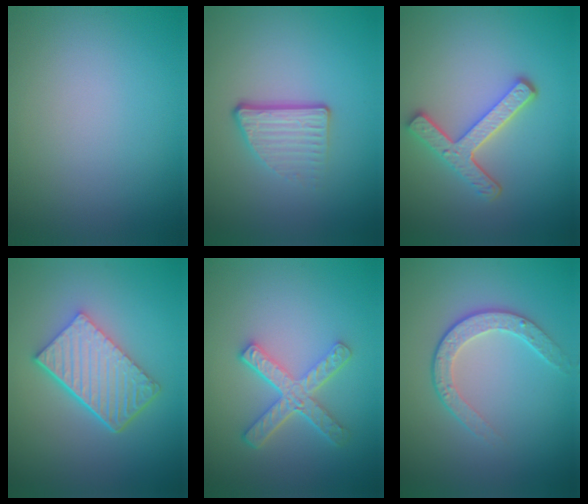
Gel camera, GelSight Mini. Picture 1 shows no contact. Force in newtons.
{"total": 3.4, "press": 2.2, "slide": 2.7}
{"total": 4.3, "press": 3.3, "slide": 2.7}
{"total": 6.2, "press": 4.3, "slide": 4.4}
{"total": 4.5, "press": 3.2, "slide": 3.1}
{"total": 2.6, "press": 2.0, "slide": 1.7}